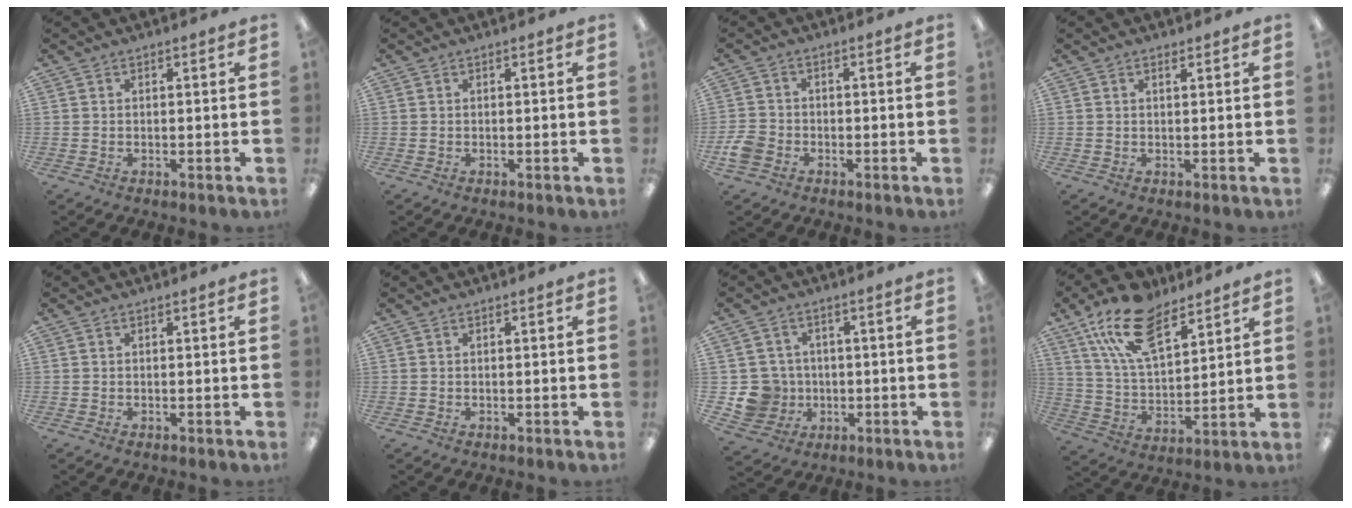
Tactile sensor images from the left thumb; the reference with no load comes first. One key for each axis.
{"total": 0.0}
{"total": 4.4, "fx": -2.0, "fy": 3.3, "fz": 2.0, "tx": -0.041, "ty": 0.010, "tz": -0.038}
{"total": 0.9, "fx": 0.7, "fy": 0.4, "fz": 0.4, "tx": -0.001, "ty": -0.003, "tz": 0.012}
{"total": 0.0}
{"total": 0.0}
{"total": 8.3, "fx": -0.7, "fy": 8.1, "fz": 1.4, "tx": -0.065, "ty": 0.010, "tz": -0.004}
{"total": 17.3, "fx": 11.2, "fy": 8.2, "fz": 10.3, "tx": -0.199, "ty": -0.038, "tz": 0.205}